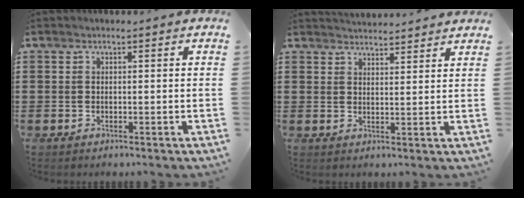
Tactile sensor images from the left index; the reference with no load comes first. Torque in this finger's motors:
{"motor_torque": [-0.10, 0.13, -0.03, -0.01]}